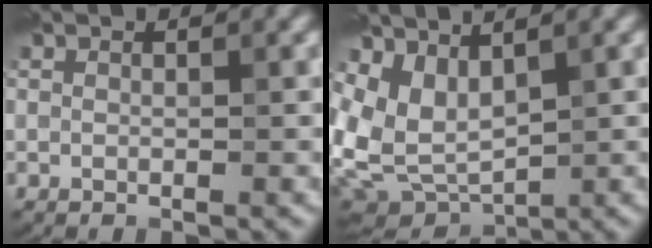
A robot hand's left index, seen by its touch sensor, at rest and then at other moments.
{"total": 4.8, "force": [1.7, 3.3, 3.1], "torque": [-0.073, -0.016, 0.041]}